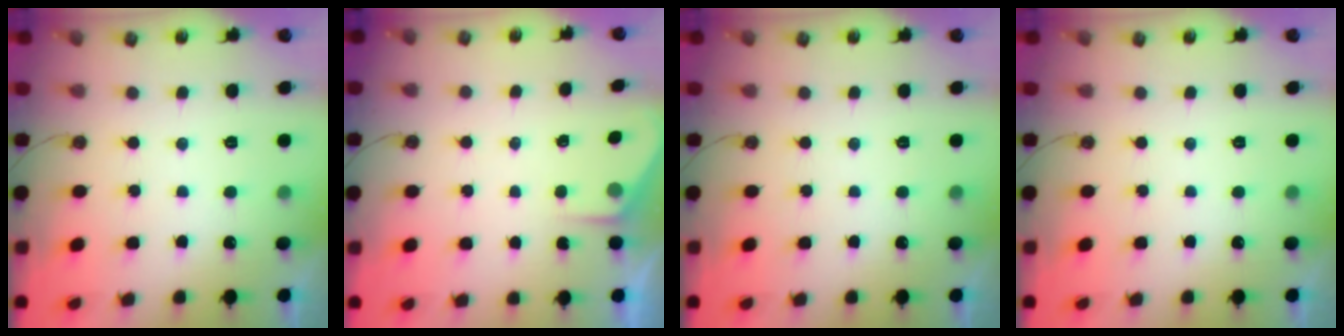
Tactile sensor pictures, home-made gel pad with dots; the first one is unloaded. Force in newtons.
{"total": 2.2, "press": 2.2, "slide": 0.3}
{"total": 0.0}
{"total": 0.0}